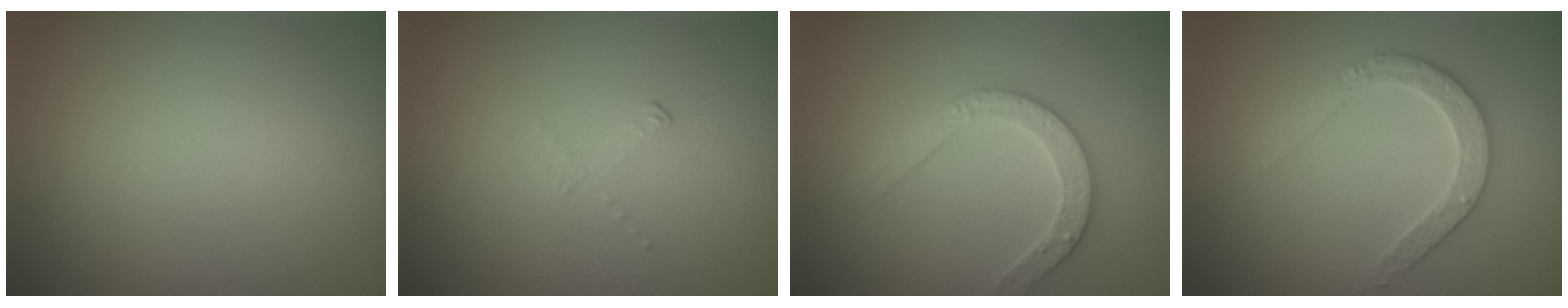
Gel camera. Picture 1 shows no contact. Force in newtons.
{"total": 0.8, "press": 0.3, "slide": 0.7}
{"total": 2.8, "press": 2.8, "slide": 0.3}
{"total": 2.9, "press": 2.9, "slide": 0.5}